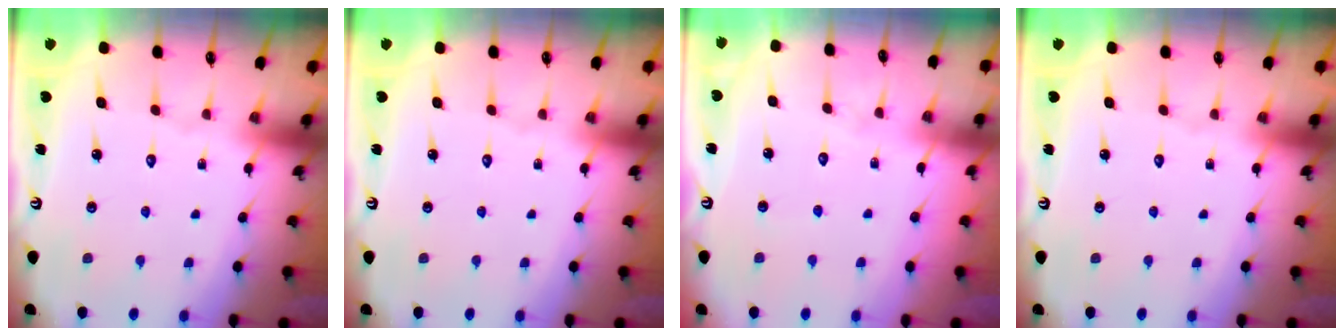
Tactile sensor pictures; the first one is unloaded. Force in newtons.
{"total": 0.0}
{"total": 3.0, "press": 3.0, "slide": 0.3}
{"total": 0.0}